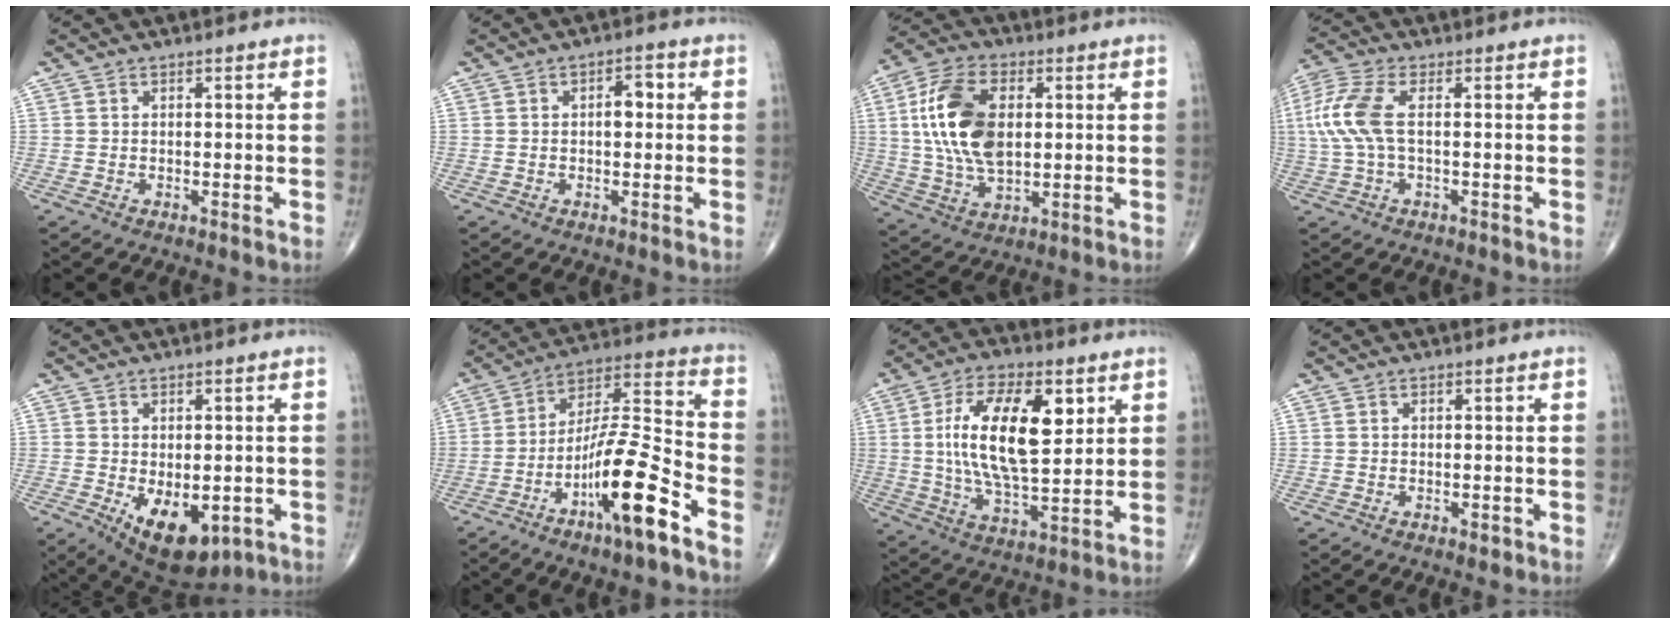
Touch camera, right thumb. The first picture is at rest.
{"total": 3.5, "force": [0.4, 1.8, 3.0], "torque": [-0.037, 0.009, 0.003]}
{"total": 16.1, "force": [2.4, 9.0, 13.1], "torque": [-0.254, 0.003, 0.047]}
{"total": 10.4, "force": [0.0, 4.5, 9.4], "torque": [-0.238, 0.022, -0.004]}
{"total": 11.6, "force": [-3.7, 6.4, 8.9], "torque": [-0.117, -0.008, -0.036]}
{"total": 16.7, "force": [-8.9, 2.5, 13.9], "torque": [-0.262, 0.060, -0.155]}
{"total": 18.2, "force": [4.4, 8.0, 15.7], "torque": [-0.270, -0.012, 0.080]}
{"total": 0.7, "force": [-0.4, 0.3, 0.5], "torque": [-0.007, -0.002, -0.005]}